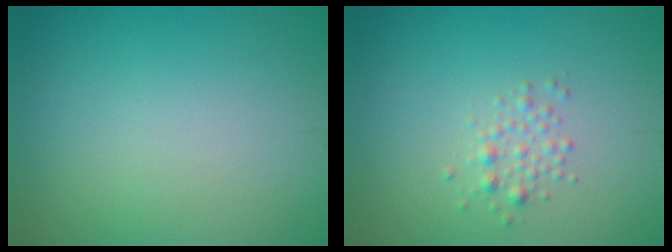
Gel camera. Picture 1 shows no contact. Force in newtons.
{"total": 1.4, "press": 1.4, "slide": 0.1}